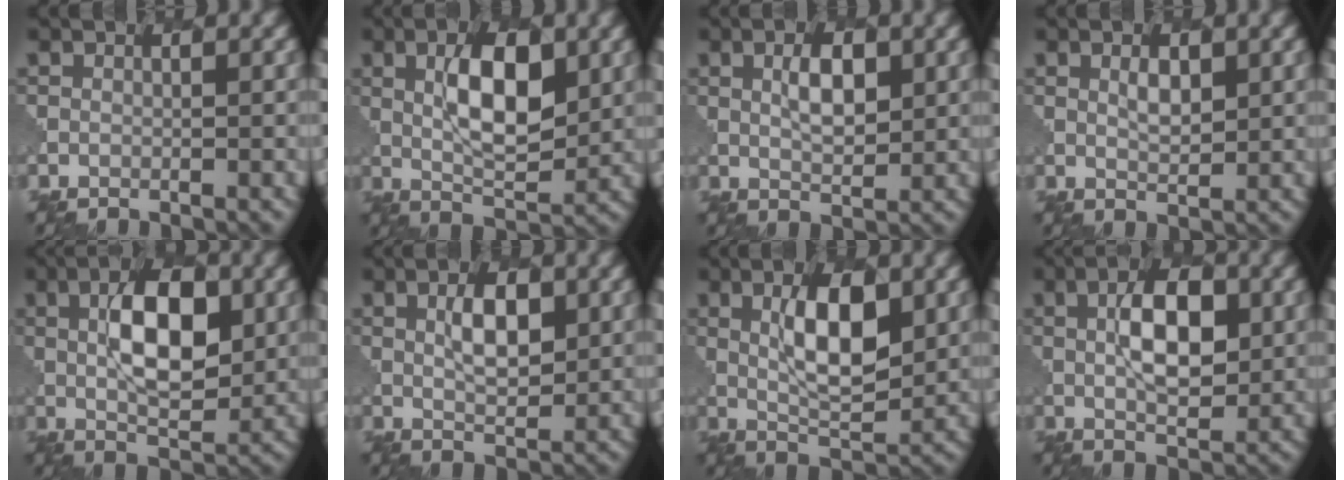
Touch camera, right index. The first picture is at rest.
{"total": 6.6, "force": [1.4, 2.7, 5.9], "torque": [-0.098, 0.002, 0.026]}
{"total": 3.2, "force": [1.0, 1.4, 2.6], "torque": [-0.049, 0.002, 0.019]}
{"total": 1.7, "force": [0.8, 0.8, 1.3], "torque": [-0.024, 0.000, 0.017]}
{"total": 7.9, "force": [1.4, 3.6, 6.9], "torque": [-0.111, 0.006, 0.023]}
{"total": 3.8, "force": [1.1, 1.7, 3.2], "torque": [-0.062, 0.002, 0.022]}
{"total": 6.4, "force": [1.4, 2.5, 5.8], "torque": [-0.097, 0.001, 0.027]}
{"total": 6.3, "force": [1.2, 2.9, 5.4], "torque": [-0.088, 0.005, 0.021]}